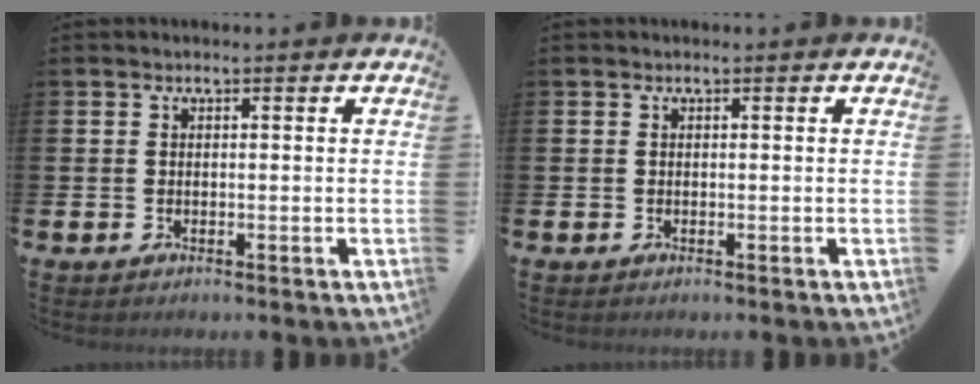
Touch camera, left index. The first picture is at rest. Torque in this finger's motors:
{"motor_torque": [0.00, 0.00, -0.02, 0.00]}